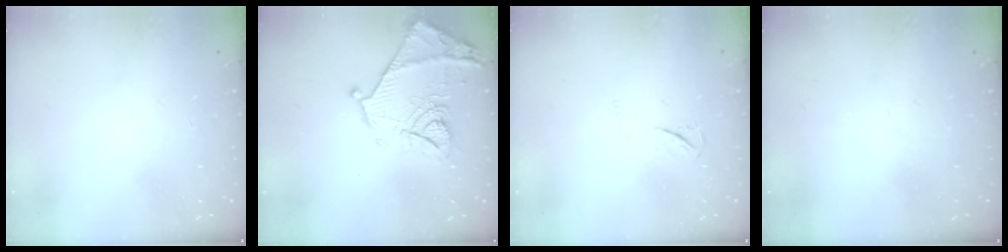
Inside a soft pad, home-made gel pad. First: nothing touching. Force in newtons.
{"total": 16.5, "press": 16.4, "slide": 1.4}
{"total": 3.1, "press": 3.1, "slide": 0.5}
{"total": 0.0}